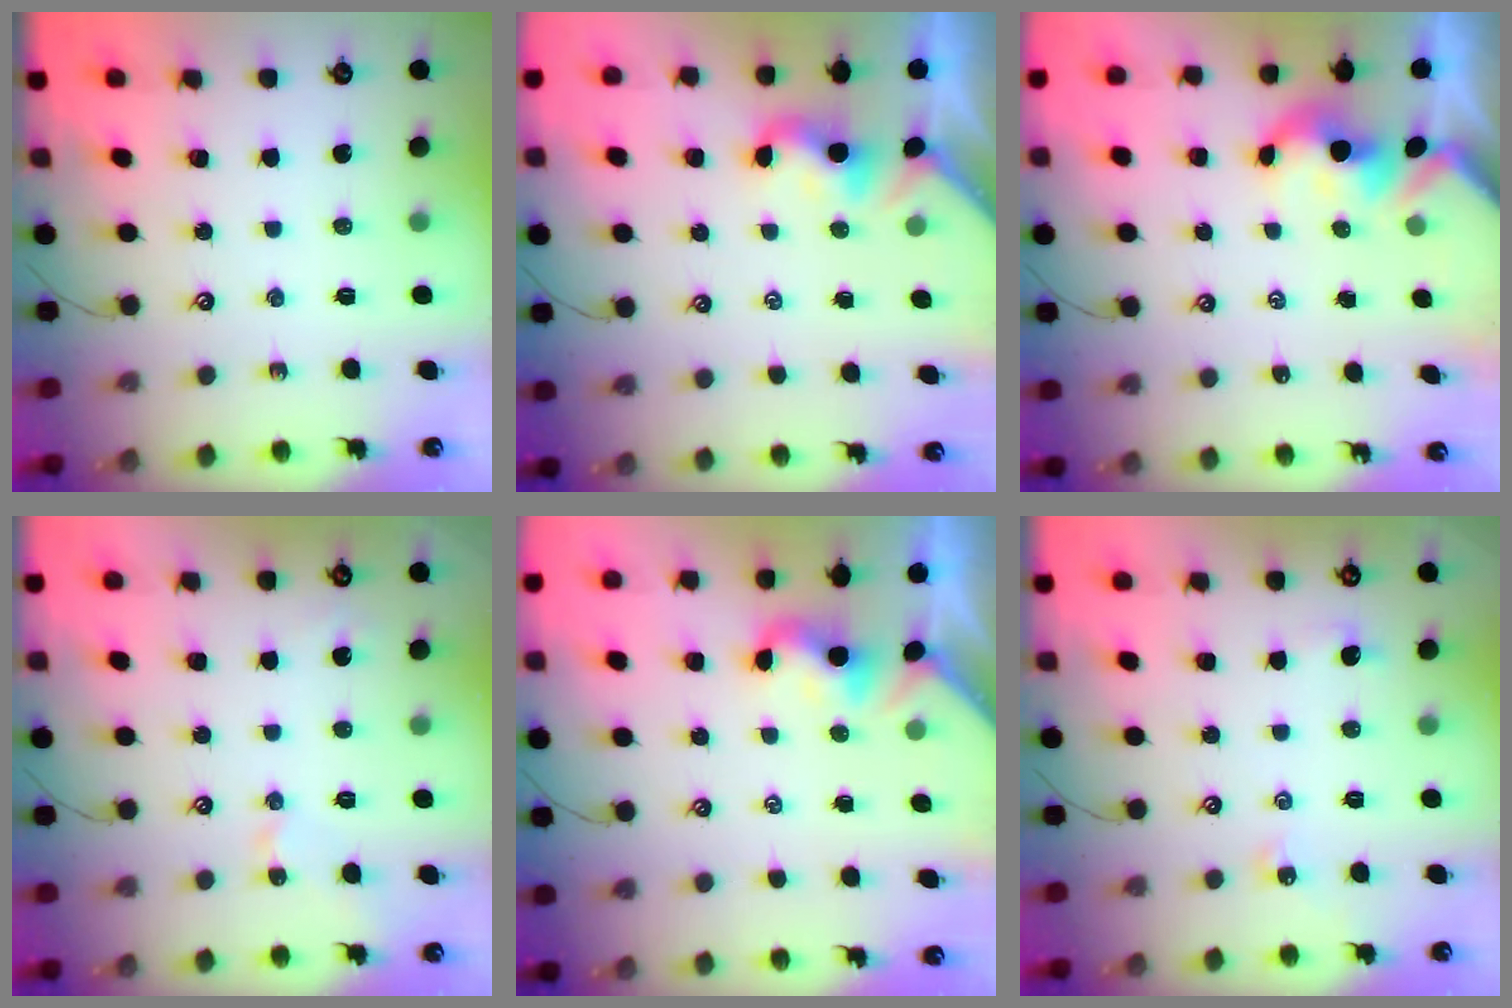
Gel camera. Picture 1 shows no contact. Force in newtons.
{"total": 2.0, "press": 2.0, "slide": 0.6}
{"total": 2.9, "press": 2.8, "slide": 0.6}
{"total": 2.6, "press": 2.6, "slide": 0.1}
{"total": 2.2, "press": 2.1, "slide": 0.5}
{"total": 2.2, "press": 2.2, "slide": 0.4}